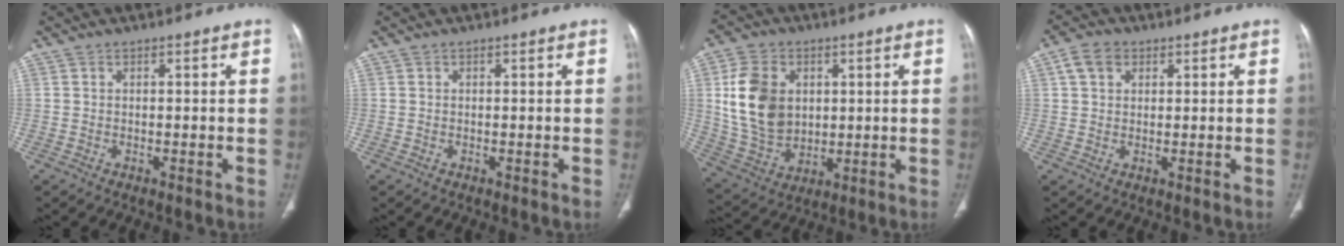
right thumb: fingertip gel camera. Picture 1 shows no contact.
{"total": 0.0}
{"total": 15.0, "force": [3.0, 11.1, 9.6], "torque": [-0.155, -0.010, 0.069]}
{"total": 4.6, "force": [1.9, 3.4, 2.4], "torque": [-0.034, 0.005, 0.036]}